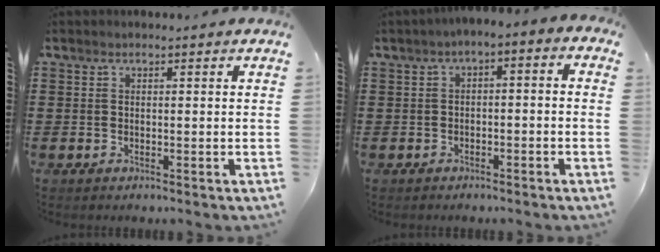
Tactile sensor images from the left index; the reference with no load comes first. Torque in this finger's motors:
{"motor_torque": [2.14, 0.00, 0.78, 0.21]}